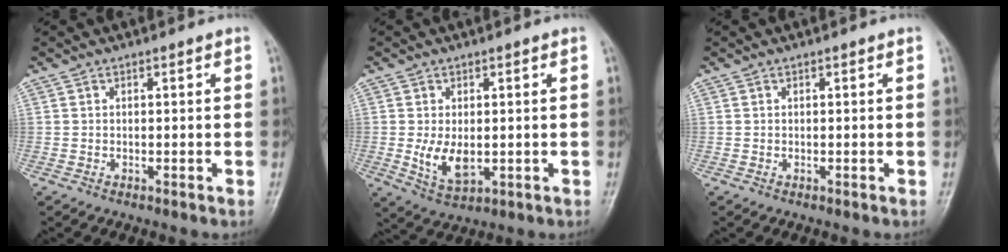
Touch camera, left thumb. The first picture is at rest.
{"total": 6.0, "force": [-0.4, 3.5, 4.8], "torque": [-0.085, -0.016, 0.003]}
{"total": 0.0}